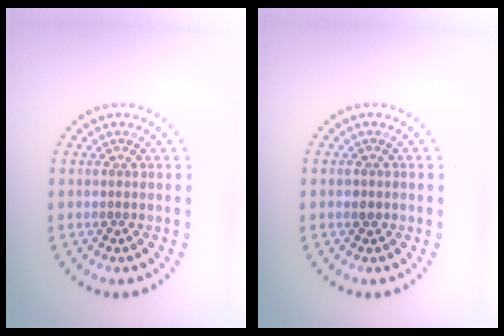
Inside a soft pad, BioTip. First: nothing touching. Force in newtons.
{"total": 0.8, "press": 0.8, "slide": 0.3}